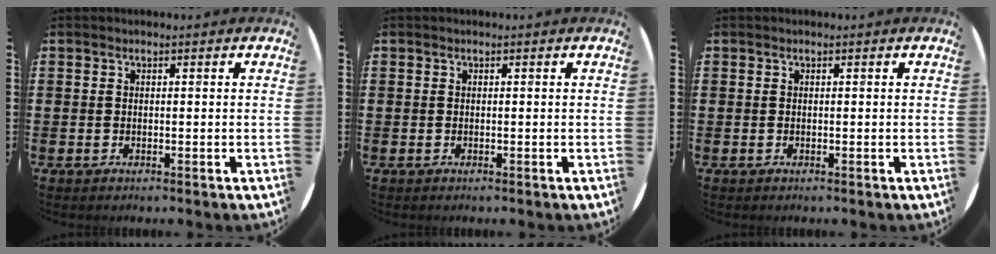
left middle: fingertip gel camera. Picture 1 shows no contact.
{"total": 0.0}
{"total": 0.0}